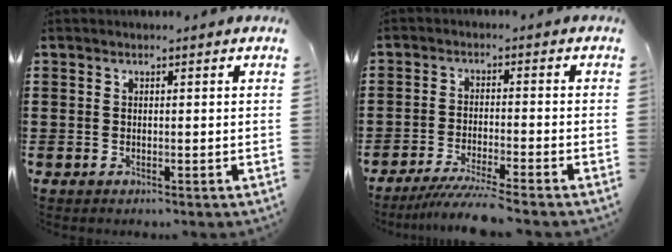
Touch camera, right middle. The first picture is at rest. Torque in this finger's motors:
{"motor_torque": [0.96, -0.11, 0.37, 0.05]}